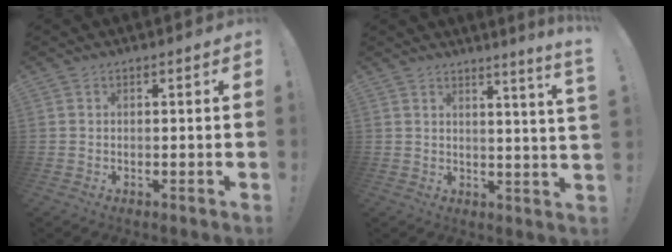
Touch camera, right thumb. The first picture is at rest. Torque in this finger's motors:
{"motor_torque": [-0.04, -0.04, 0.36, 0.37, 0.01]}